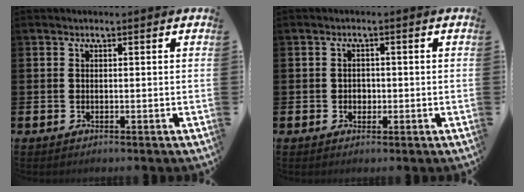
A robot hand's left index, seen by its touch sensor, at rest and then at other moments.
{"total": 1.5, "force": [0.0, 1.4, 0.6], "torque": [-0.002, 0.004, -0.005]}